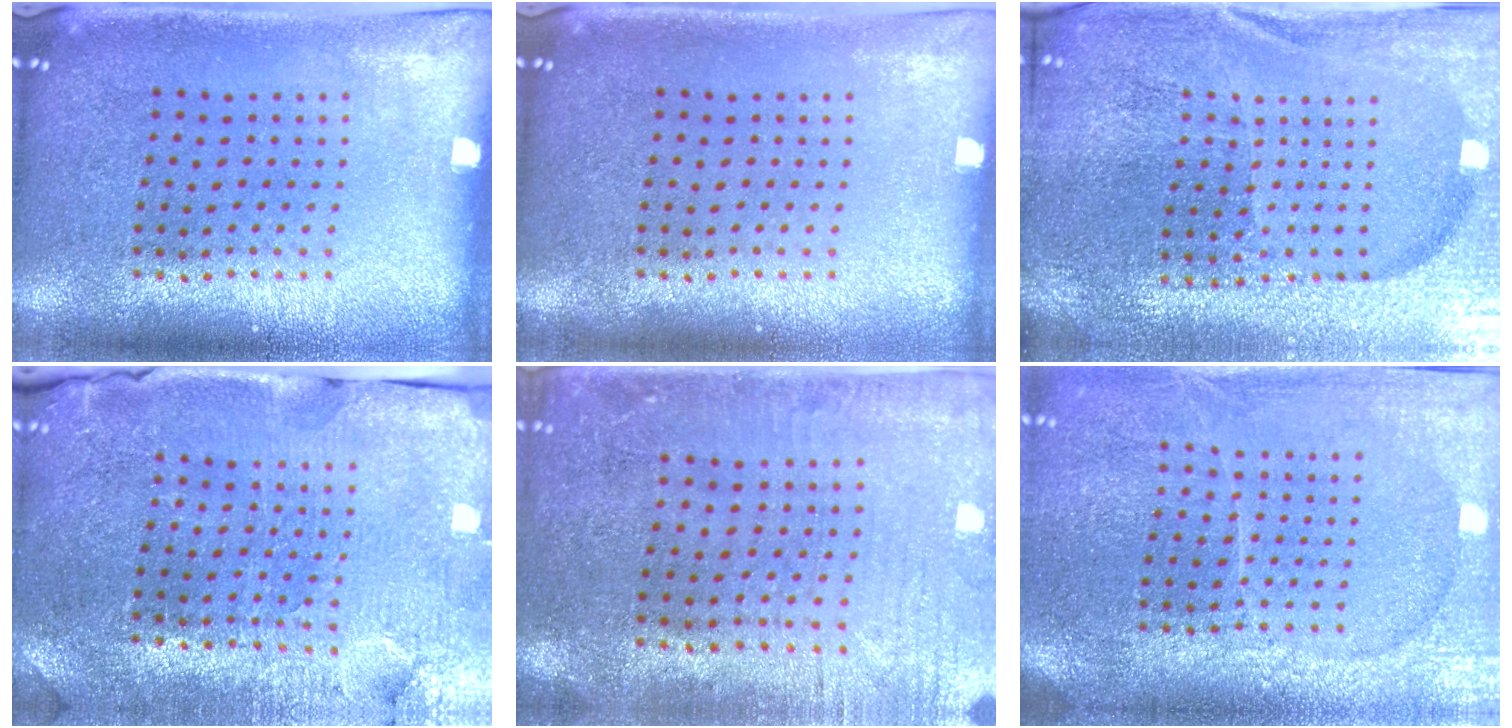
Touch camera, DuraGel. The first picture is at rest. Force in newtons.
{"total": 0.0}
{"total": 4.8, "press": 4.5, "slide": 1.6}
{"total": 3.8, "press": 3.7, "slide": 0.7}
{"total": 0.6, "press": 0.4, "slide": 0.4}
{"total": 3.6, "press": 3.3, "slide": 1.6}